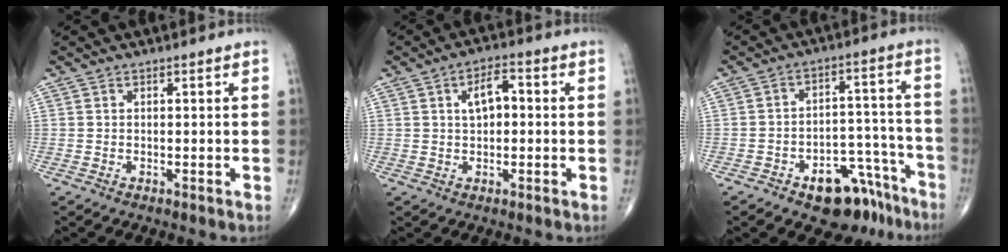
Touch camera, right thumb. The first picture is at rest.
{"total": 5.3, "force": [0.8, 2.8, 4.4], "torque": [-0.065, 0.014, 0.007]}
{"total": 12.4, "force": [-8.1, 6.9, 6.4], "torque": [-0.046, 0.083, -0.112]}